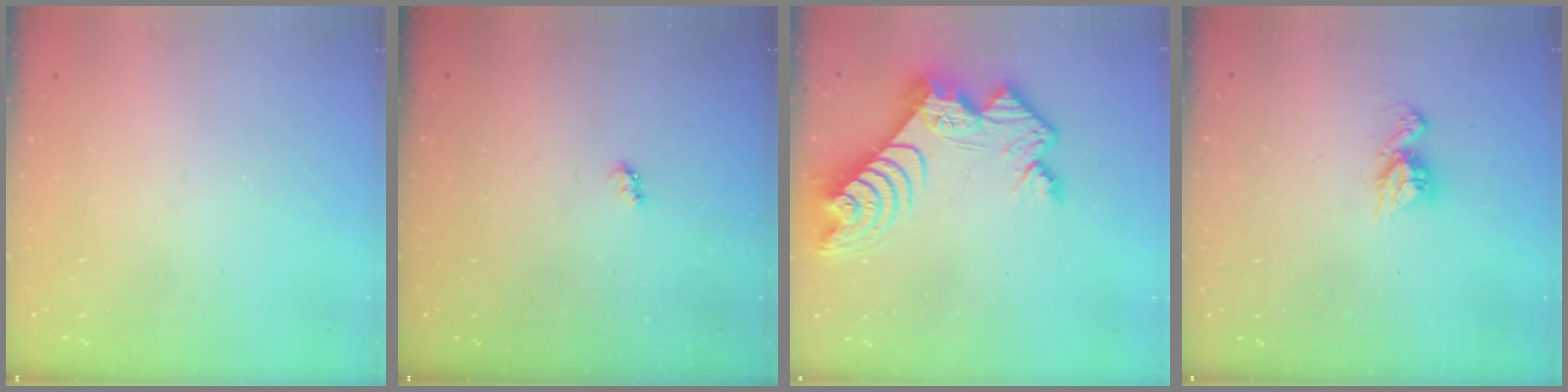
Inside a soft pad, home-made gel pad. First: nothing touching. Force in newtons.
{"total": 2.6, "press": 2.6, "slide": 0.4}
{"total": 13.4, "press": 13.4, "slide": 1.2}
{"total": 7.8, "press": 7.8, "slide": 0.6}